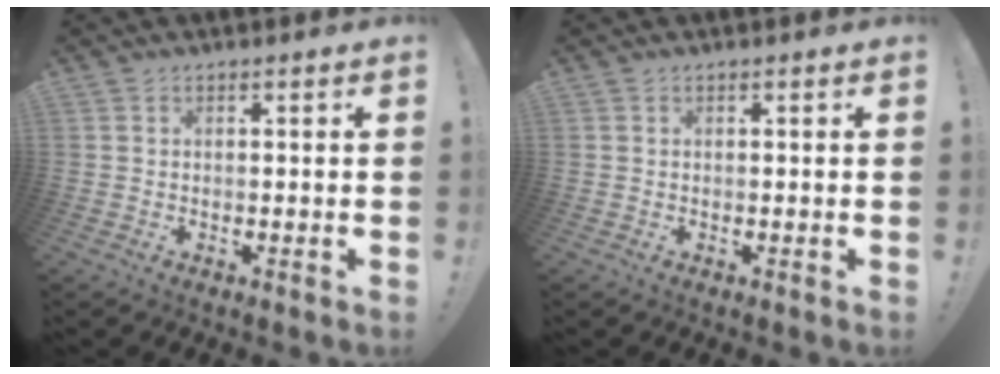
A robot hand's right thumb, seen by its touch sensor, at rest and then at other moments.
{"total": 0.0}